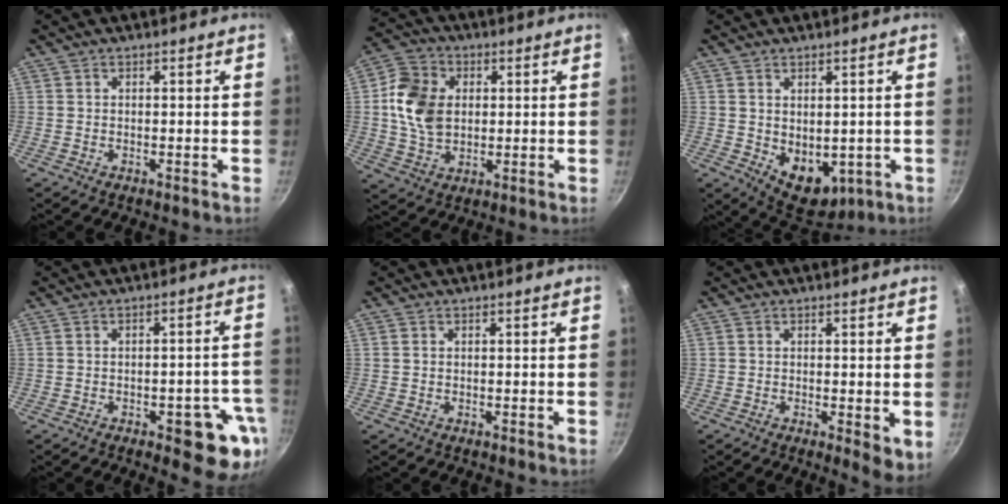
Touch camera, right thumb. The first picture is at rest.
{"total": 11.9, "force": [1.5, 8.9, 7.8], "torque": [-0.124, 0.002, 0.020]}
{"total": 8.7, "force": [-0.5, 6.0, 6.3], "torque": [-0.062, -0.017, 0.015]}
{"total": 10.3, "force": [-4.2, 4.1, 8.5], "torque": [-0.063, 0.018, -0.049]}
{"total": 0.5, "force": [0.1, 0.5, 0.3], "torque": [-0.005, 0.002, 0.001]}
{"total": 4.3, "force": [-0.2, 1.5, 4.1], "torque": [-0.049, -0.013, -0.002]}